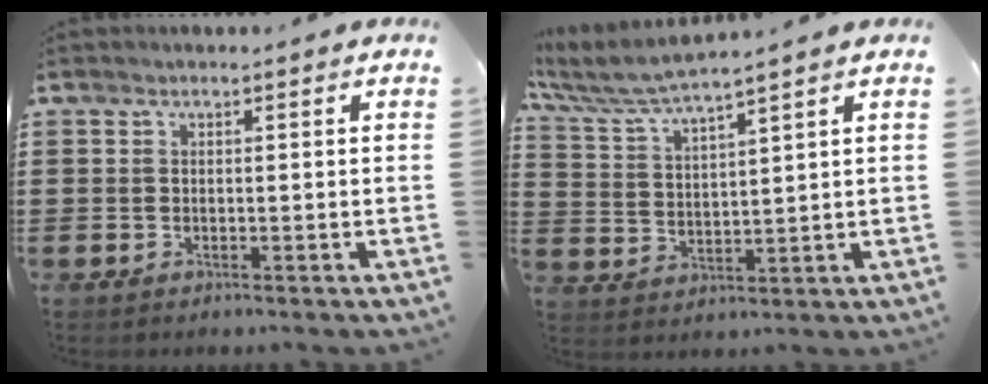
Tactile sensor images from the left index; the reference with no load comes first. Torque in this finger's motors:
{"motor_torque": [1.07, -1.07, 0.24, 0.07]}